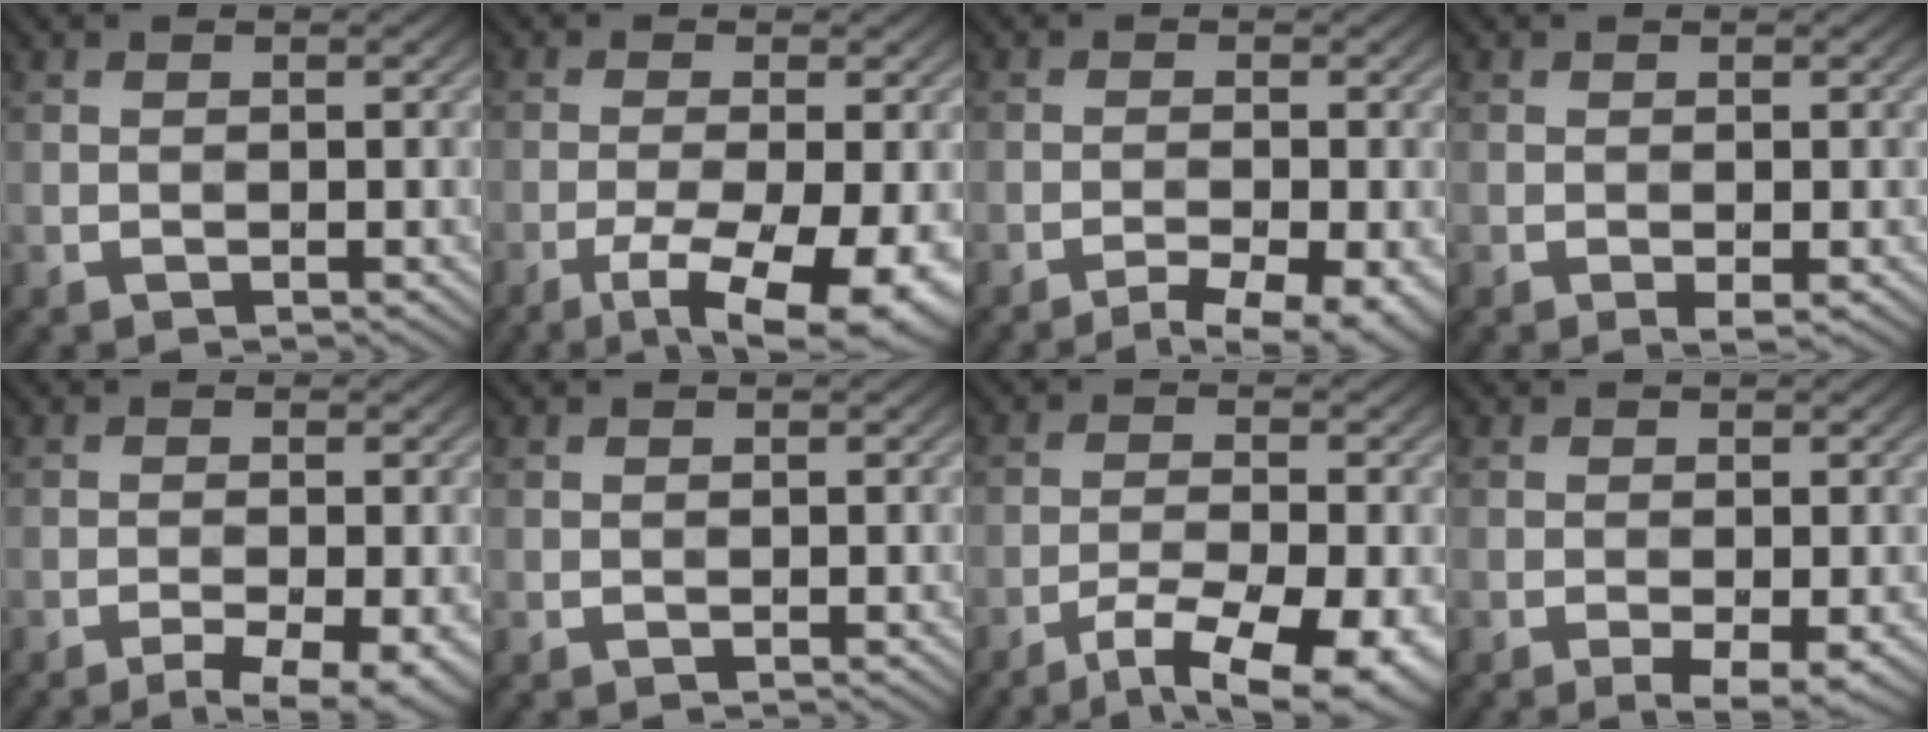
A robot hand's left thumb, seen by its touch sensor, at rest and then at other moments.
{"total": 10.0, "force": [-5.1, 2.9, 8.2], "torque": [-0.147, -0.018, -0.071]}
{"total": 5.7, "force": [-4.0, 1.1, 3.9], "torque": [-0.063, -0.009, -0.056]}
{"total": 0.9, "force": [-0.4, 0.2, 0.8], "torque": [-0.018, -0.005, -0.007]}
{"total": 4.7, "force": [-2.9, 0.9, 3.6], "torque": [-0.058, -0.003, -0.042]}
{"total": 0.0}
{"total": 10.6, "force": [-7.2, 3.0, 7.2], "torque": [-0.133, -0.022, -0.099]}
{"total": 2.7, "force": [-1.3, 0.6, 2.3], "torque": [-0.042, -0.004, -0.018]}